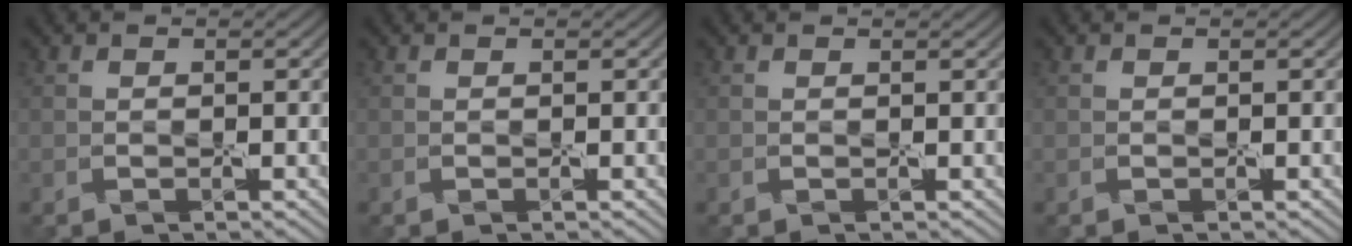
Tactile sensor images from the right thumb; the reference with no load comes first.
{"total": 0.0}
{"total": 0.5, "force": [0.3, -0.2, -0.4], "torque": [0.007, 0.000, 0.006]}
{"total": 0.0}